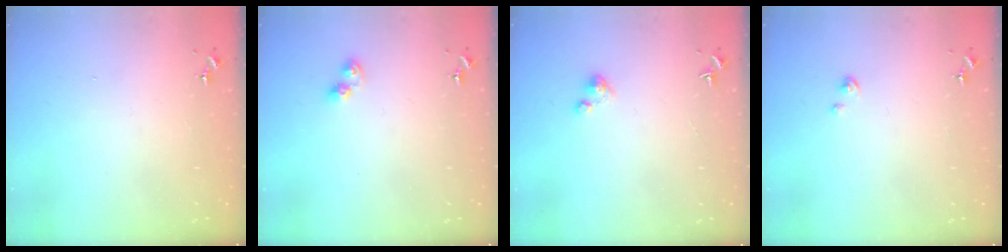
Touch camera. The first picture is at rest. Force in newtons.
{"total": 4.7, "press": 4.6, "slide": 0.4}
{"total": 3.5, "press": 3.5, "slide": 0.3}
{"total": 1.0, "press": 1.0, "slide": 0.2}